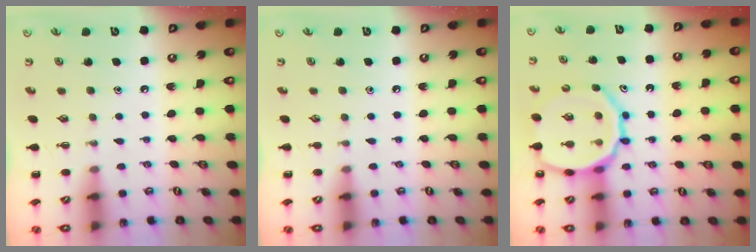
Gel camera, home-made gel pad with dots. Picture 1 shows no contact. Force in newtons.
{"total": 0.0}
{"total": 17.8, "press": 17.6, "slide": 2.8}